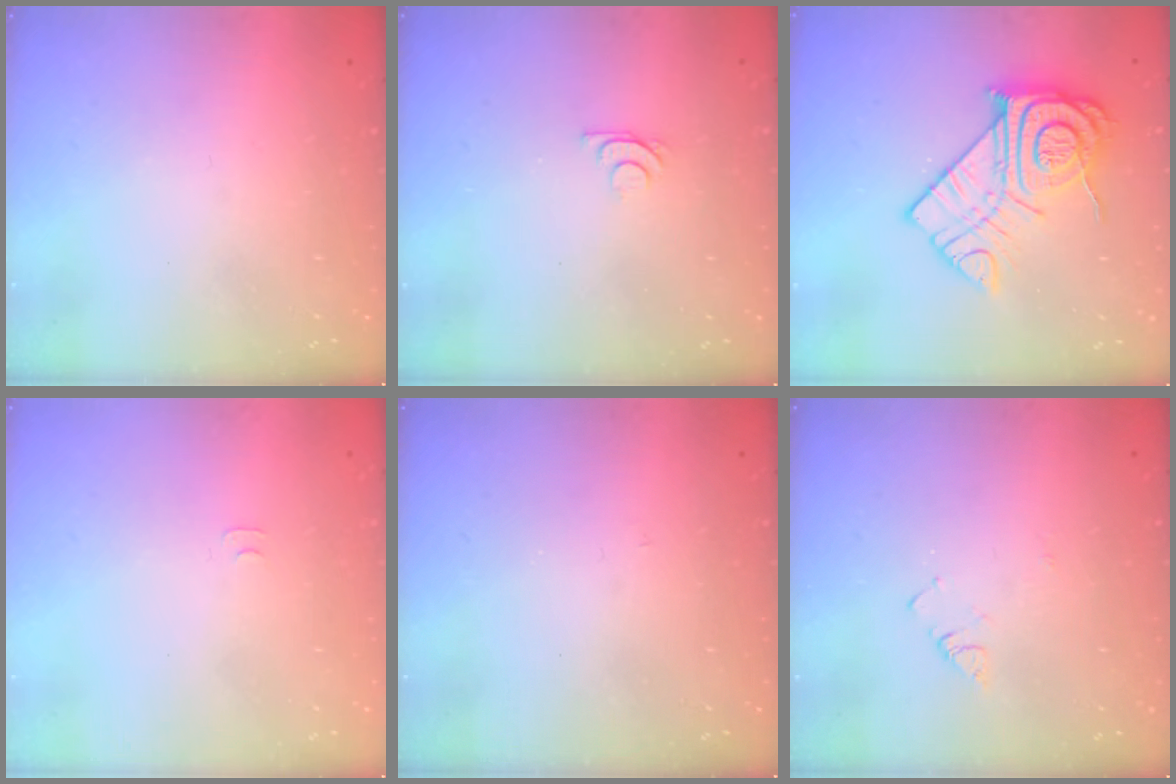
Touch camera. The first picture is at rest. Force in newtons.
{"total": 5.1, "press": 5.0, "slide": 0.9}
{"total": 17.3, "press": 17.2, "slide": 1.3}
{"total": 3.7, "press": 3.7, "slide": 0.4}
{"total": 2.7, "press": 2.7, "slide": 0.3}
{"total": 3.1, "press": 3.1, "slide": 0.5}